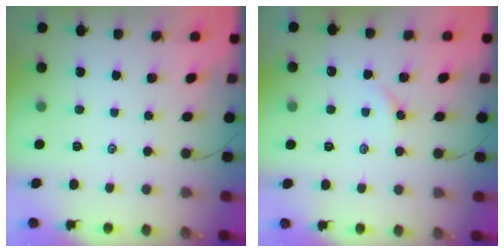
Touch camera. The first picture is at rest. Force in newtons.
{"total": 1.8, "press": 1.8, "slide": 0.4}